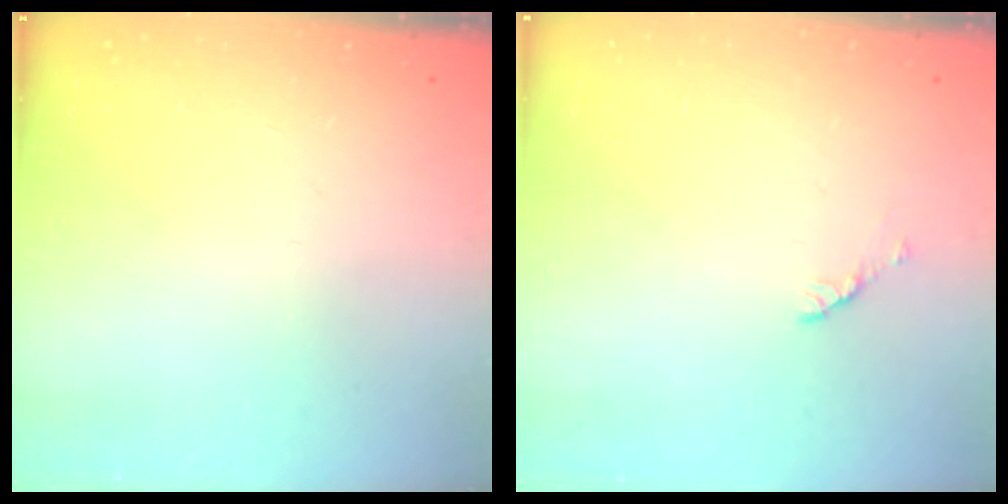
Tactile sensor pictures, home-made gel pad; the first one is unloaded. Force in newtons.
{"total": 2.8, "press": 2.7, "slide": 0.4}